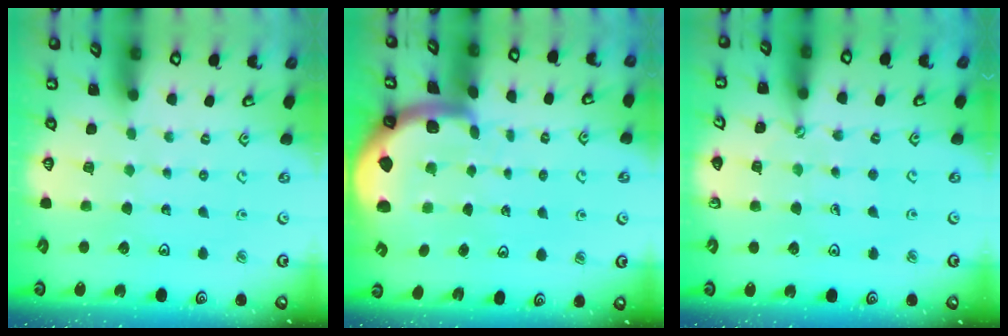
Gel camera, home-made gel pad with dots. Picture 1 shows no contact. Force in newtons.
{"total": 2.4, "press": 2.4, "slide": 0.3}
{"total": 1.6, "press": 1.6, "slide": 0.5}